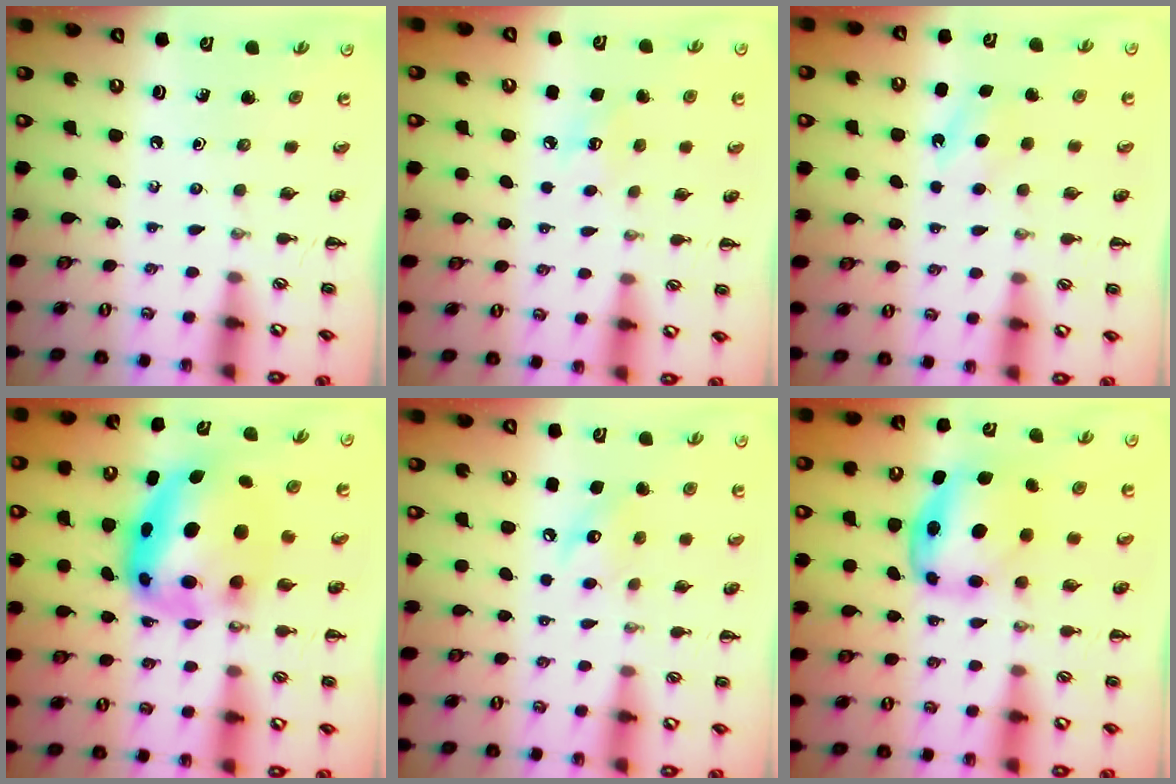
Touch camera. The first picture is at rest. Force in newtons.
{"total": 6.4, "press": 6.1, "slide": 1.8}
{"total": 4.5, "press": 4.2, "slide": 1.4}
{"total": 9.8, "press": 9.5, "slide": 2.4}
{"total": 7.3, "press": 7.2, "slide": 1.0}
{"total": 5.9, "press": 5.9, "slide": 0.9}